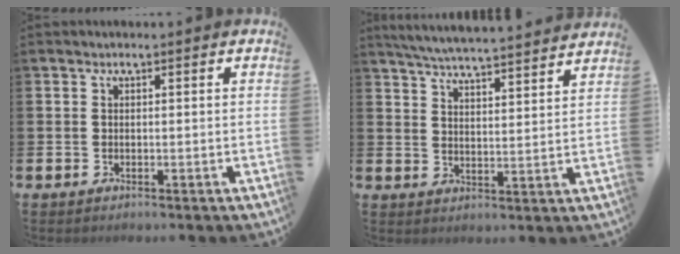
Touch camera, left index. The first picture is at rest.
{"total": 5.8, "force": [5.7, -0.1, 1.1], "torque": [-0.039, -0.044, 0.099]}